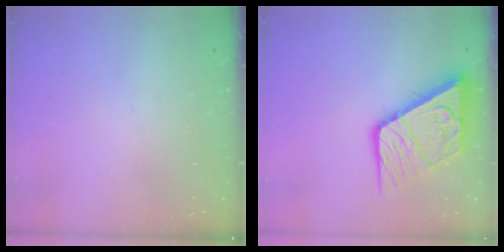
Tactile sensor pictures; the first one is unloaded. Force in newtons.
{"total": 17.9, "press": 17.8, "slide": 1.9}